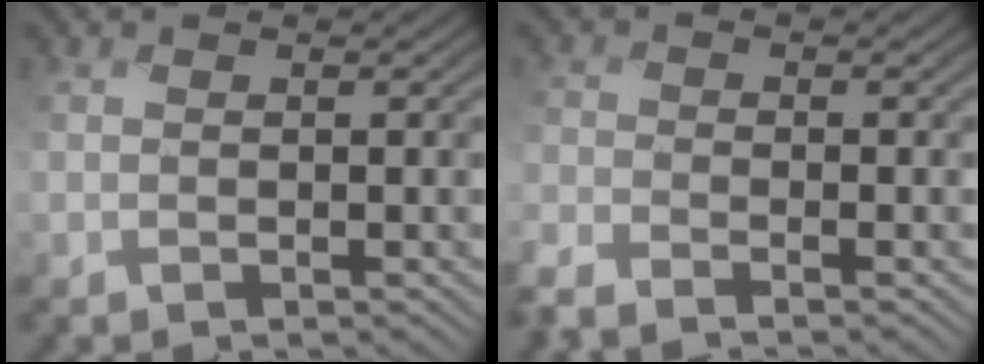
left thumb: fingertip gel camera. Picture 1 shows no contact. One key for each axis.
{"total": 4.2, "fx": -3.7, "fy": 0.9, "fz": 1.8, "tx": -0.045, "ty": -0.017, "tz": -0.084}